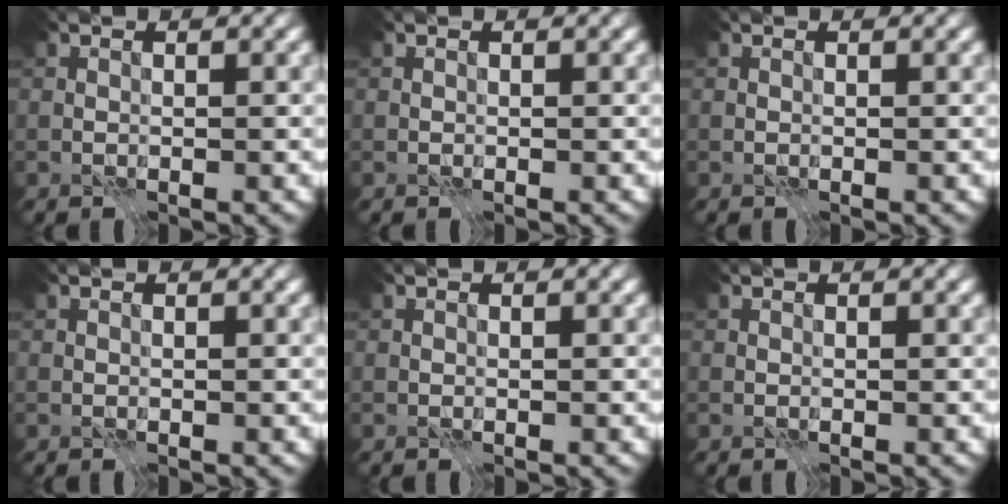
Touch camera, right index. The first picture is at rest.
{"total": 0.0}
{"total": 0.0}
{"total": 0.0}
{"total": 0.0}
{"total": 0.0}